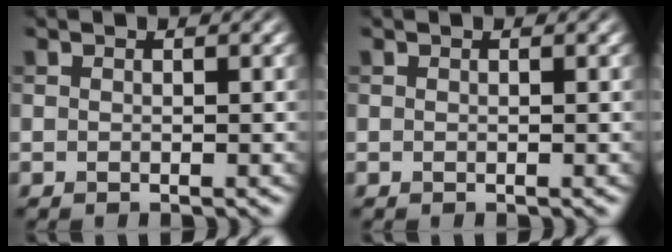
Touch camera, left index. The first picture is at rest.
{"total": 0.0}